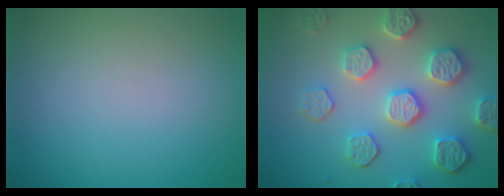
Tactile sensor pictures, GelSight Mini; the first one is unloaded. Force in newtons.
{"total": 5.6, "press": 5.1, "slide": 2.3}